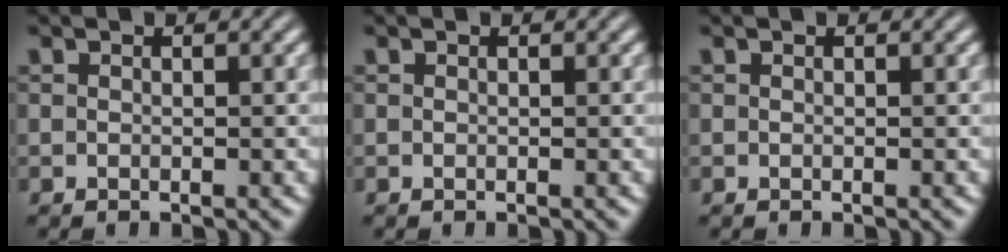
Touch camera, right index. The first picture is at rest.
{"total": 0.0}
{"total": 0.0}